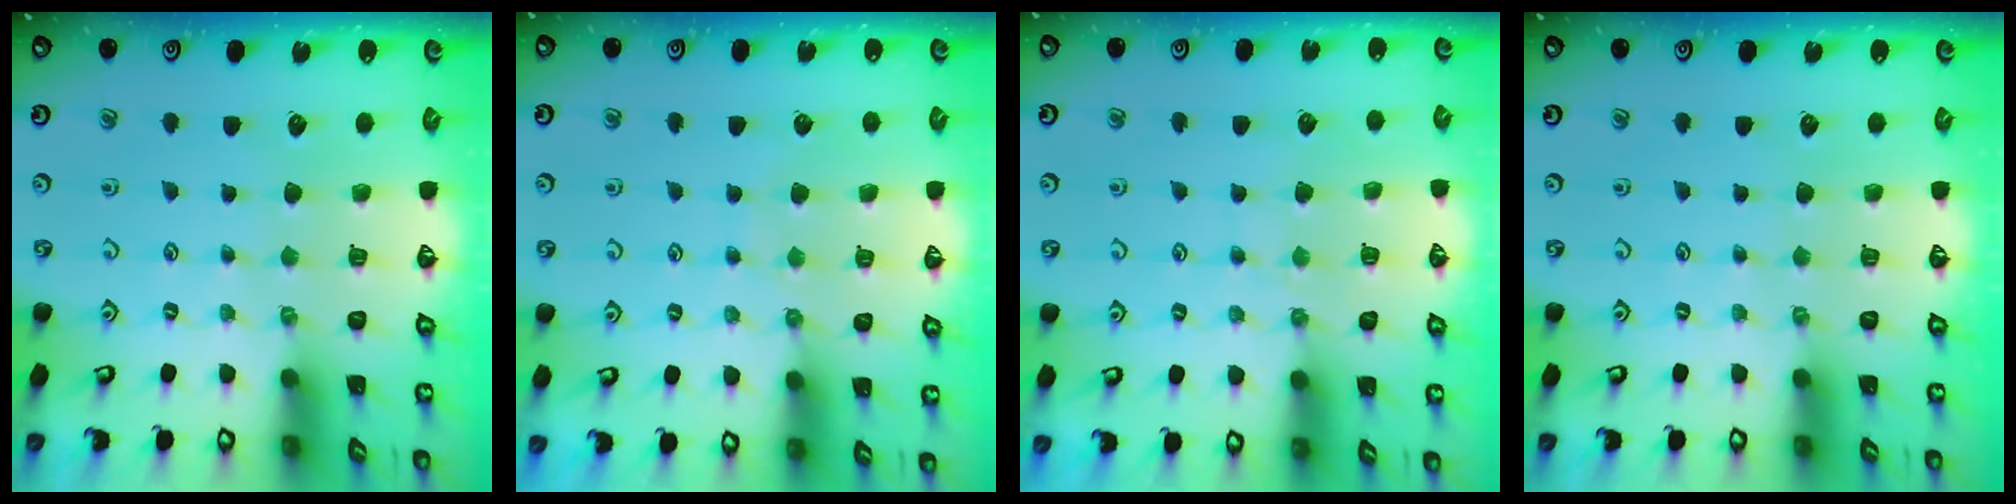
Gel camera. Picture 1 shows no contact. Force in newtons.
{"total": 6.4, "press": 6.4, "slide": 0.6}
{"total": 7.8, "press": 7.7, "slide": 0.7}
{"total": 0.0}